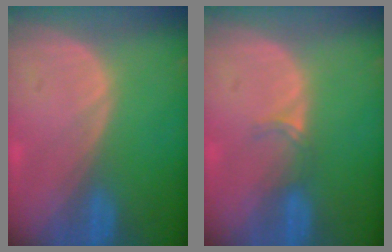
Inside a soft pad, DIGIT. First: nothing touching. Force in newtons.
{"total": 1.9, "press": 1.5, "slide": 1.2}